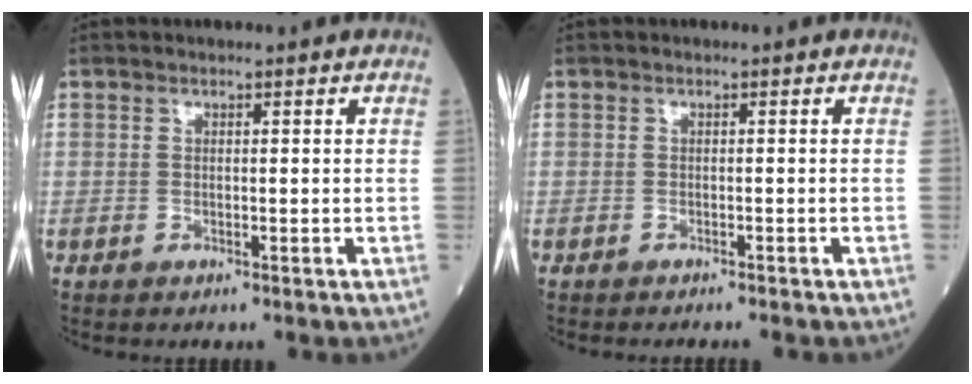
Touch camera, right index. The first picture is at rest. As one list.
[{"total": 2.2, "force": [-2.1, -0.1, 0.7], "torque": [-0.011, -0.001, -0.027]}]